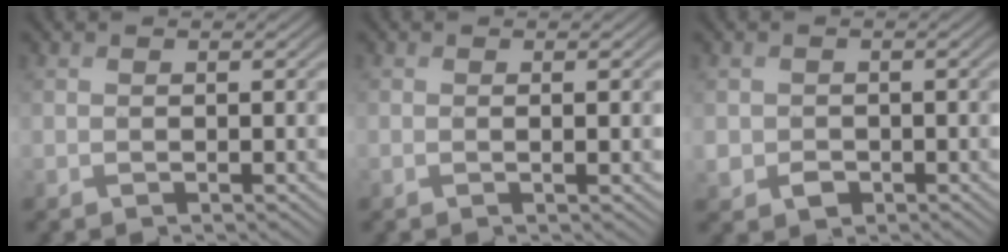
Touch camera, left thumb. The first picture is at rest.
{"total": 1.2, "force": [0.0, 0.1, 1.1], "torque": [-0.021, -0.001, -0.001]}
{"total": 2.4, "force": [-0.7, 2.1, 0.9], "torque": [-0.024, -0.011, -0.015]}